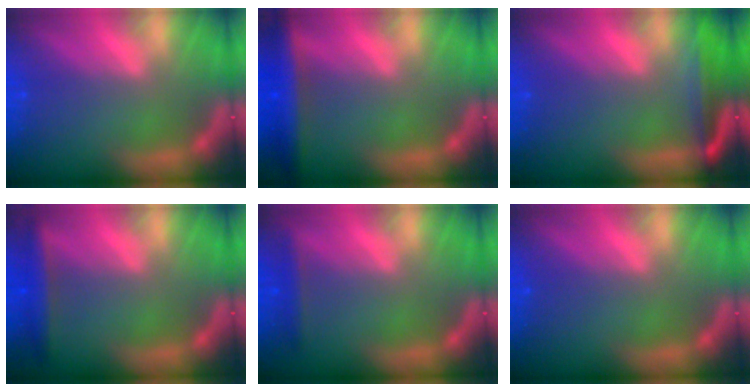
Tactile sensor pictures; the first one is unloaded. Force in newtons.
{"total": 6.0}
{"total": 5.0}
{"total": 3.5}
{"total": 1.9}
{"total": 0.0}